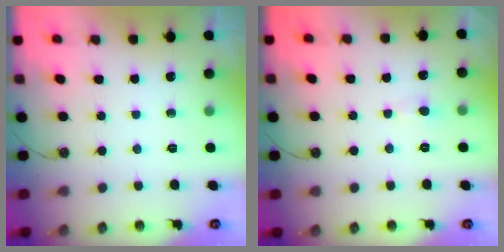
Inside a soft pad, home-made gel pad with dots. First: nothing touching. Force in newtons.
{"total": 0.7, "press": 0.4, "slide": 0.5}